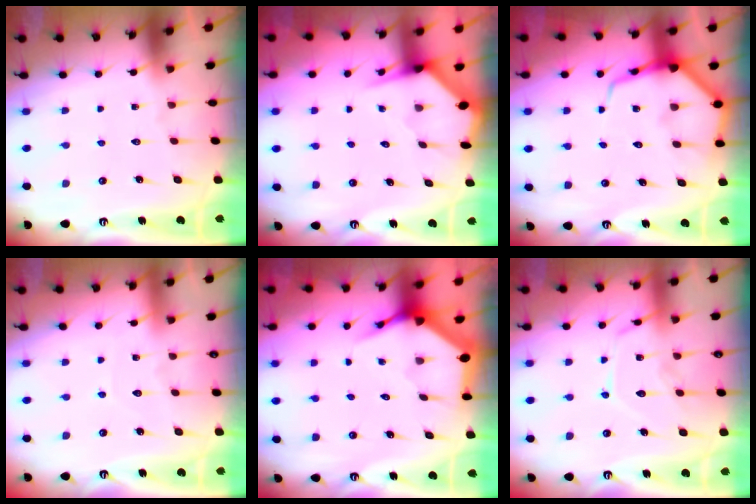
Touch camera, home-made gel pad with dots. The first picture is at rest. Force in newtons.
{"total": 3.6, "press": 3.6, "slide": 0.4}
{"total": 8.0, "press": 8.0, "slide": 0.9}
{"total": 3.8, "press": 3.8, "slide": 0.4}
{"total": 4.0, "press": 4.0, "slide": 0.5}
{"total": 13.1, "press": 13.0, "slide": 1.0}